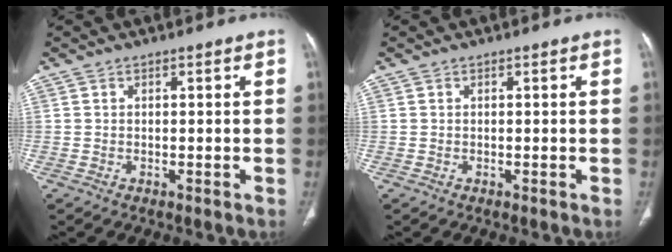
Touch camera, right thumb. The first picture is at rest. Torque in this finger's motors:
{"motor_torque": [0.00, 0.00, -0.06, 0.04, 0.01]}